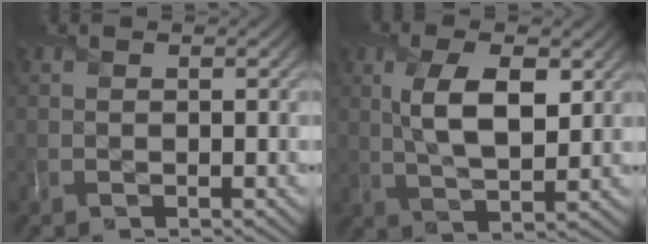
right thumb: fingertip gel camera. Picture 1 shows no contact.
{"total": 7.3, "force": [1.8, 3.2, 6.3], "torque": [-0.127, 0.001, 0.036]}